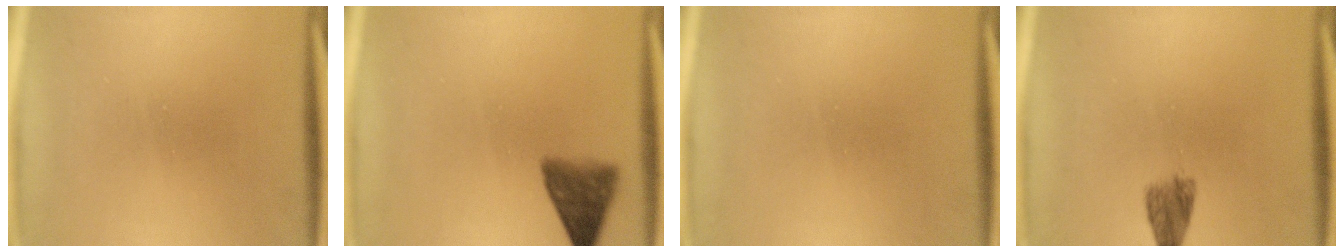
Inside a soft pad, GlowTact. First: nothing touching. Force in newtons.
{"total": 5.2}
{"total": 1.6}
{"total": 2.1}